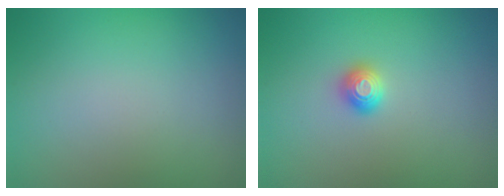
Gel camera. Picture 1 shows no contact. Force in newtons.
{"total": 1.2, "press": 1.2, "slide": 0.2}